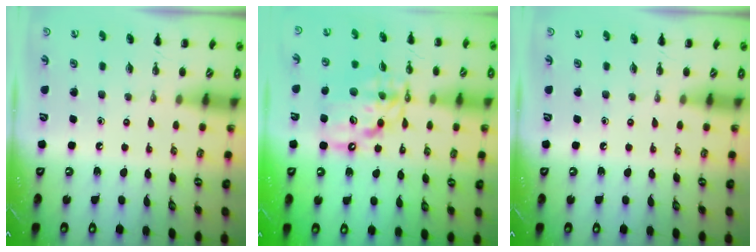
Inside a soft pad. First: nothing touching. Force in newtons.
{"total": 12.5, "press": 12.0, "slide": 3.4}
{"total": 0.0}